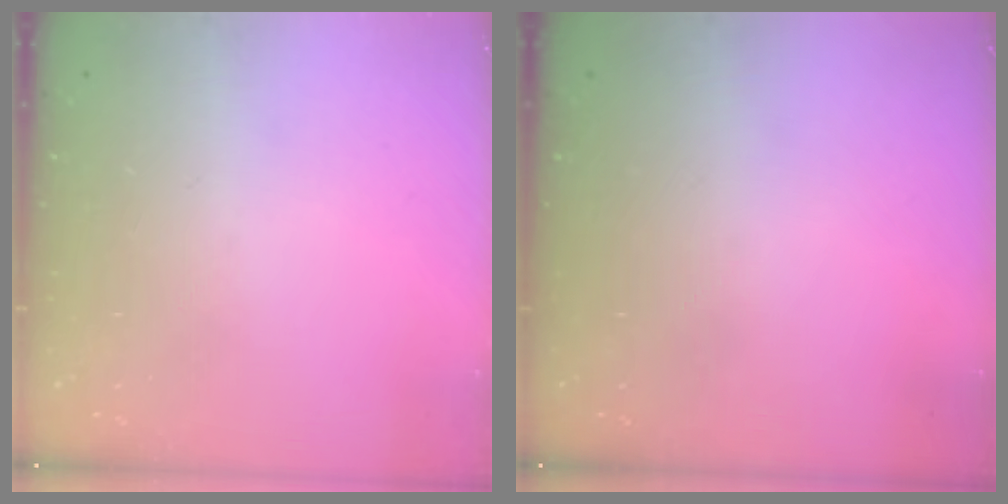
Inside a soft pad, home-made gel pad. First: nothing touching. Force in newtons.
{"total": 0.0}